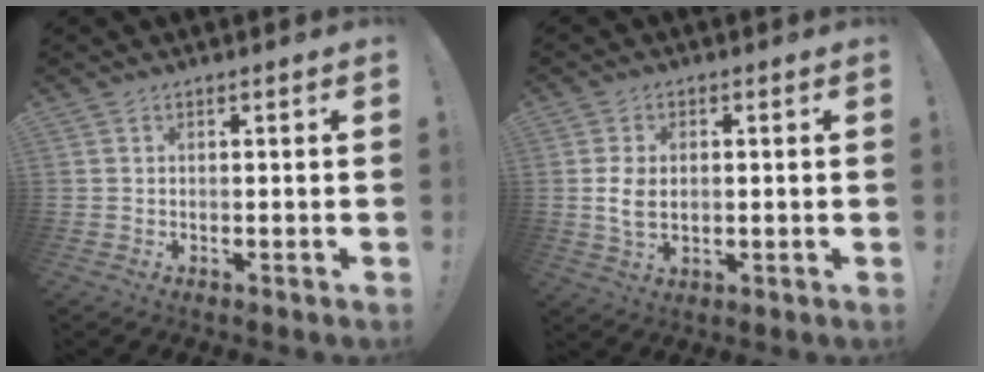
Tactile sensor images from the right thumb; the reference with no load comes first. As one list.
[{"total": 6.1, "force": [0.3, 4.0, 4.6], "torque": [-0.084, -0.001, 0.002]}]